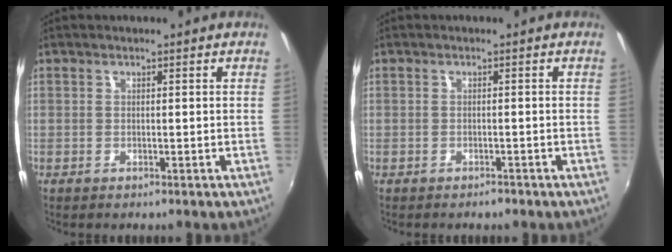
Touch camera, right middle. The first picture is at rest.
{"total": 1.2, "force": [-1.1, 0.4, 0.4], "torque": [-0.008, -0.001, -0.013]}